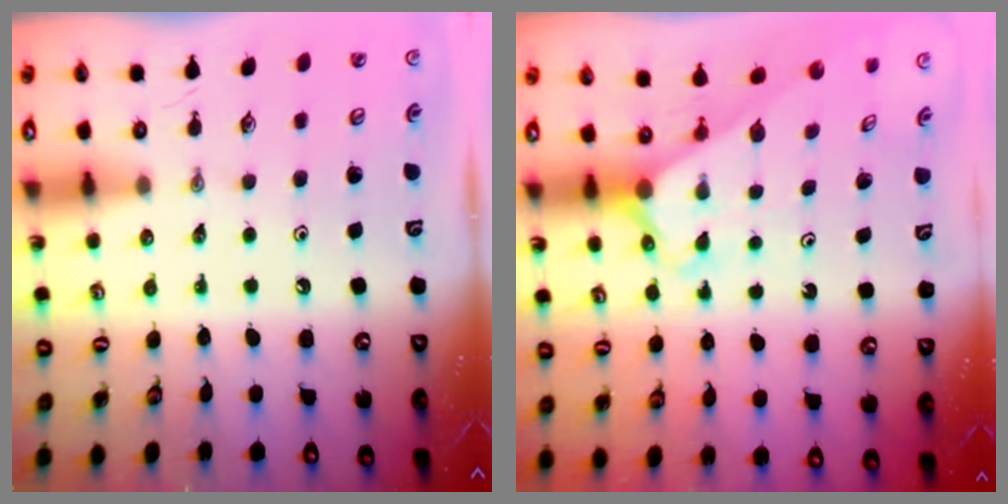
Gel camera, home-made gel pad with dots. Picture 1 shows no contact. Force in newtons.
{"total": 2.3, "press": 2.3, "slide": 0.2}